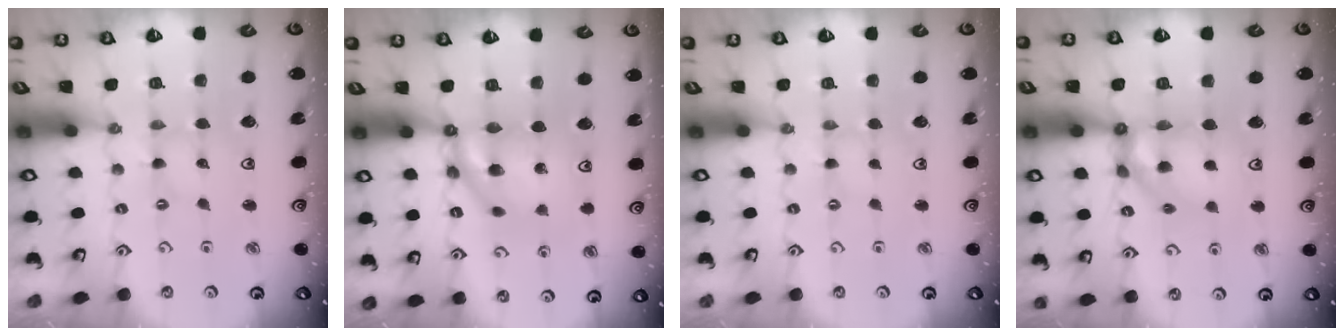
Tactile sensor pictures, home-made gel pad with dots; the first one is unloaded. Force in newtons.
{"total": 10.3, "press": 10.3, "slide": 0.1}
{"total": 0.0}
{"total": 13.2, "press": 13.1, "slide": 1.5}